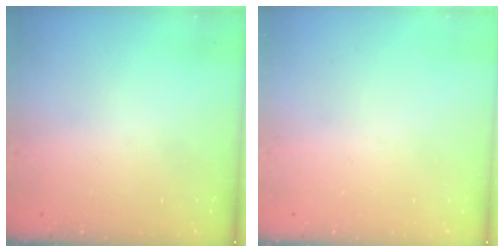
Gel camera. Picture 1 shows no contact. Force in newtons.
{"total": 0.0}